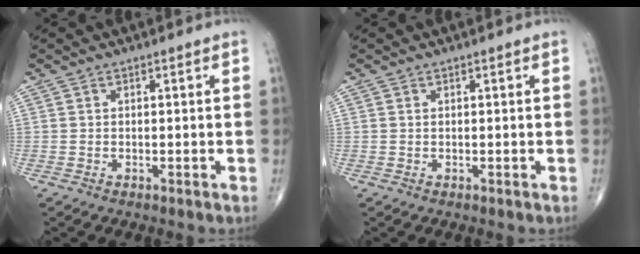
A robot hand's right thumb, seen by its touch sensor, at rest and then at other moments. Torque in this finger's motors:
{"motor_torque": [0.00, 0.14, -0.18, -0.05, 0.01]}